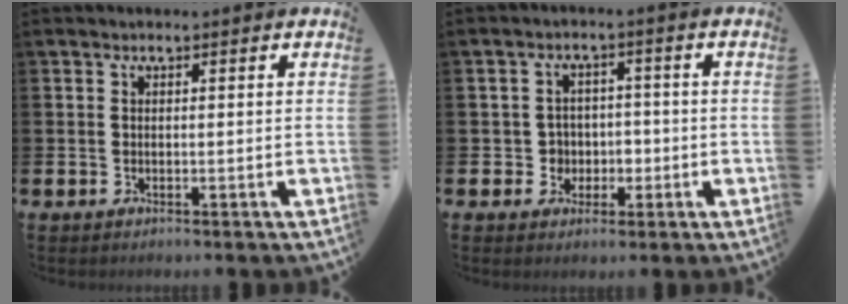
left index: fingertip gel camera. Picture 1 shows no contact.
{"total": 3.4, "force": [-0.5, 3.4, 0.2], "torque": [-0.017, 0.006, -0.018]}